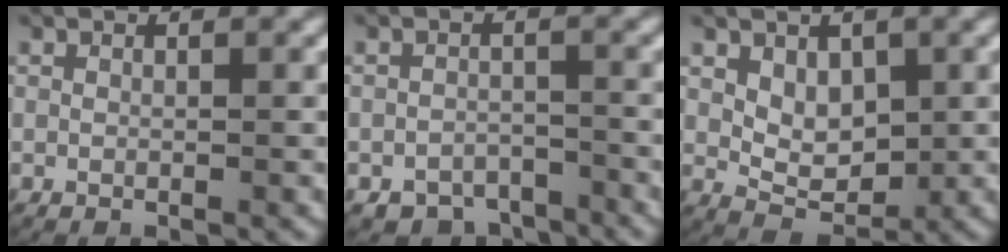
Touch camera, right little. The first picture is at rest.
{"total": 5.5, "force": [-4.8, 2.7, 0.4], "torque": [0.014, -0.013, -0.083]}
{"total": 4.1, "force": [0.5, 2.9, 2.8], "torque": [-0.055, -0.024, 0.021]}